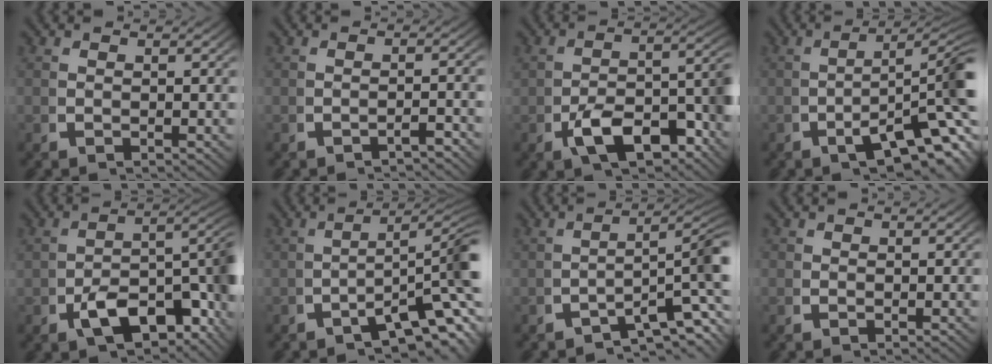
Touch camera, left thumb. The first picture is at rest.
{"total": 1.8, "force": [-1.6, -0.2, 0.7], "torque": [-0.013, 0.003, -0.027]}
{"total": 8.8, "force": [-2.4, 4.3, 7.3], "torque": [-0.111, -0.015, -0.025]}
{"total": 8.0, "force": [-1.5, 3.4, 7.0], "torque": [-0.101, -0.018, -0.015]}
{"total": 10.8, "force": [-2.1, 6.0, 8.7], "torque": [-0.131, -0.020, -0.025]}
{"total": 7.1, "force": [-1.4, 3.1, 6.3], "torque": [-0.091, -0.017, -0.015]}
{"total": 7.6, "force": [-2.0, 3.3, 6.6], "torque": [-0.088, -0.017, -0.025]}
{"total": 0.6, "force": [0.0, 0.6, 0.0], "torque": [-0.003, -0.004, -0.001]}